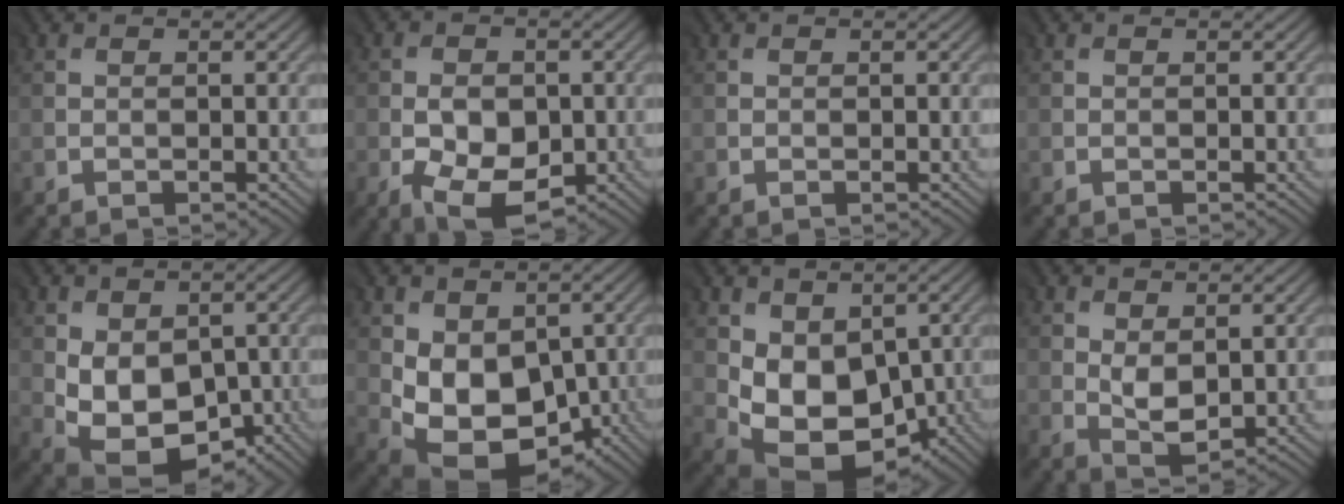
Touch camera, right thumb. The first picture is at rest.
{"total": 8.0, "force": [-2.9, 4.9, 5.6], "torque": [-0.108, -0.016, -0.054]}
{"total": 0.0}
{"total": 0.0}
{"total": 9.7, "force": [-1.8, 6.8, 6.7], "torque": [-0.125, -0.024, -0.027]}
{"total": 10.1, "force": [-1.2, 7.2, 7.0], "torque": [-0.132, -0.026, -0.019]}
{"total": 9.3, "force": [-0.5, 6.8, 6.4], "torque": [-0.132, -0.029, -0.005]}
{"total": 3.6, "force": [0.4, 2.1, 2.8], "torque": [-0.063, -0.006, 0.016]}